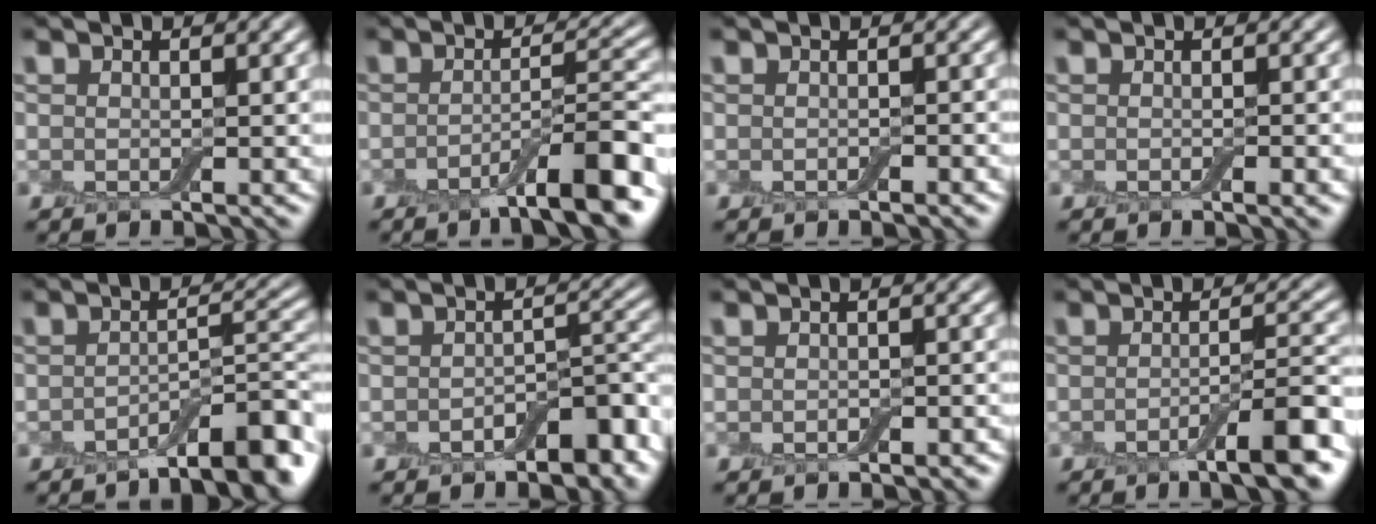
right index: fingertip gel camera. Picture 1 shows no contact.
{"total": 7.3, "force": [-3.8, 1.4, 6.1], "torque": [-0.082, 0.009, -0.062]}
{"total": 0.6, "force": [-0.4, 0.1, 0.5], "torque": [-0.007, 0.001, -0.004]}
{"total": 1.0, "force": [-0.4, 0.1, 1.0], "torque": [-0.013, 0.000, -0.006]}
{"total": 6.1, "force": [-4.1, 1.4, 4.3], "torque": [-0.055, 0.012, -0.061]}
{"total": 5.2, "force": [-2.5, 2.4, 3.8], "torque": [-0.048, 0.005, -0.037]}
{"total": 1.2, "force": [-0.6, 0.6, 0.8], "torque": [-0.015, -0.002, -0.008]}
{"total": 6.1, "force": [-2.9, 1.2, 5.2], "torque": [-0.070, 0.006, -0.046]}